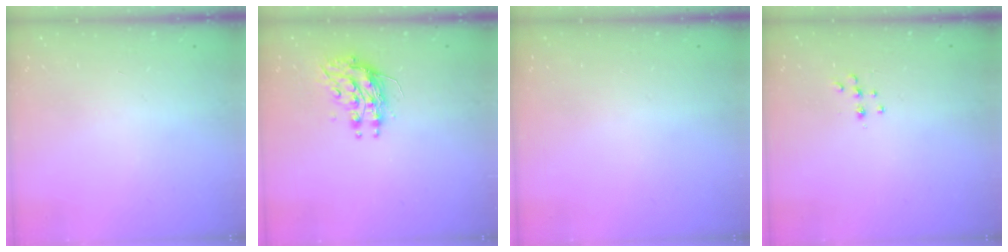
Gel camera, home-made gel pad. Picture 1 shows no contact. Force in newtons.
{"total": 10.2, "press": 10.2, "slide": 0.7}
{"total": 0.0}
{"total": 5.8, "press": 5.8, "slide": 0.4}